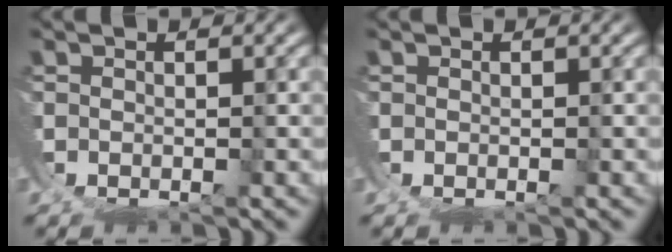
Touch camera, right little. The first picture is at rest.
{"total": 0.0}